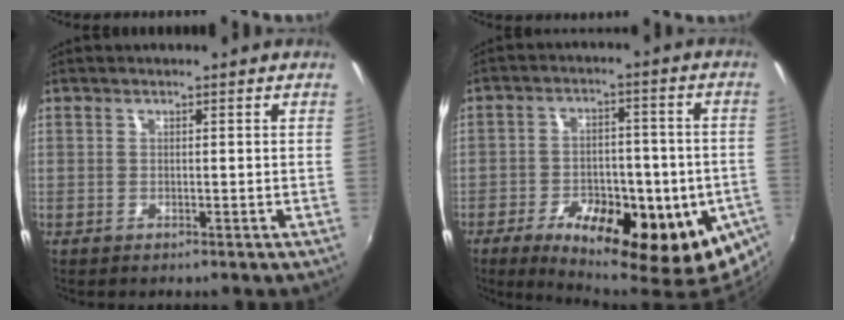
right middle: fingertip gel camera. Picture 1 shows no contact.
{"total": 23.2, "force": [-10.5, 10.4, 17.9], "torque": [-0.295, -0.039, -0.130]}